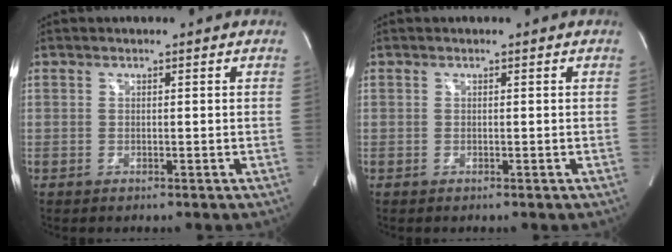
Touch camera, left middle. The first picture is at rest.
{"total": 0.0}